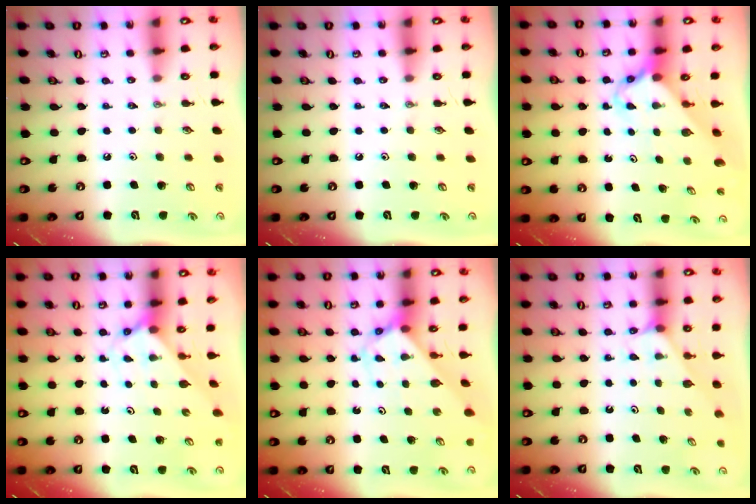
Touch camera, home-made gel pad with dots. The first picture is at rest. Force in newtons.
{"total": 0.0}
{"total": 2.7, "press": 2.7, "slide": 0.2}
{"total": 2.7, "press": 2.7, "slide": 0.2}
{"total": 2.7, "press": 2.7, "slide": 0.1}
{"total": 2.1, "press": 2.1, "slide": 0.4}